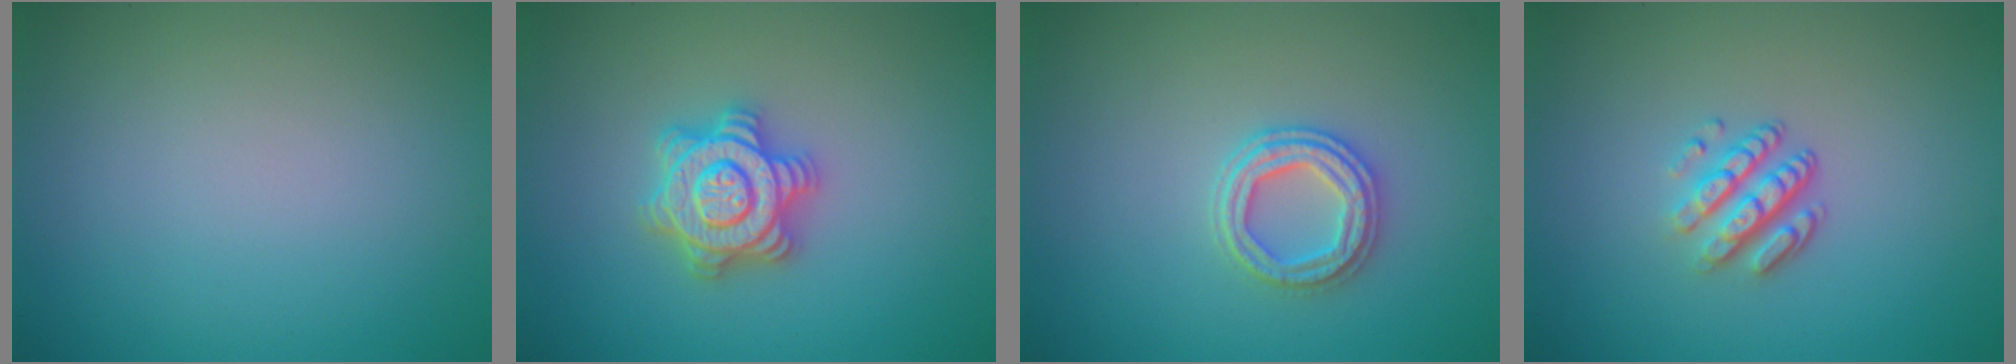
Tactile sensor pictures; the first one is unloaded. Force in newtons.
{"total": 4.8, "press": 4.8, "slide": 0.8}
{"total": 2.8, "press": 2.7, "slide": 0.8}
{"total": 3.4, "press": 2.4, "slide": 2.4}